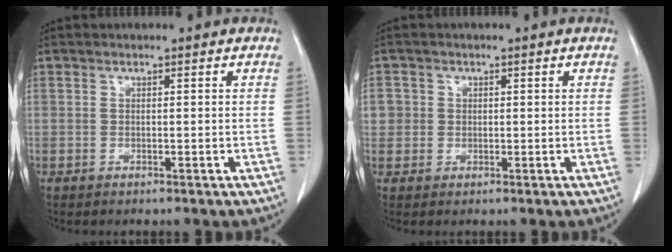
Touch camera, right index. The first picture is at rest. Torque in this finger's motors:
{"motor_torque": [-0.02, 0.01, 0.10, 0.00]}